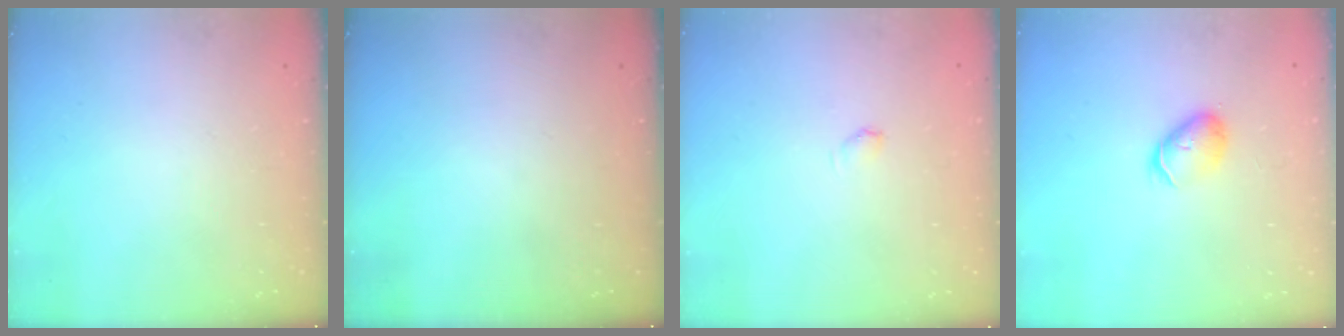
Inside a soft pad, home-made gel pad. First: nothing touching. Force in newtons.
{"total": 0.0}
{"total": 3.4, "press": 3.3, "slide": 0.7}
{"total": 6.1, "press": 6.1, "slide": 0.3}